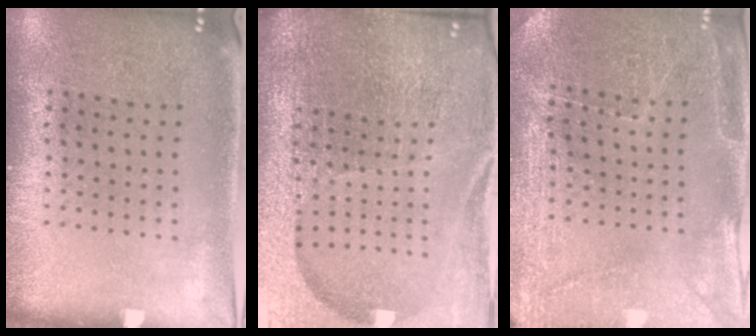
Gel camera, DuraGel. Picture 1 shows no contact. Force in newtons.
{"total": 6.8, "press": 5.8, "slide": 3.4}
{"total": 2.9, "press": 2.9, "slide": 0.3}